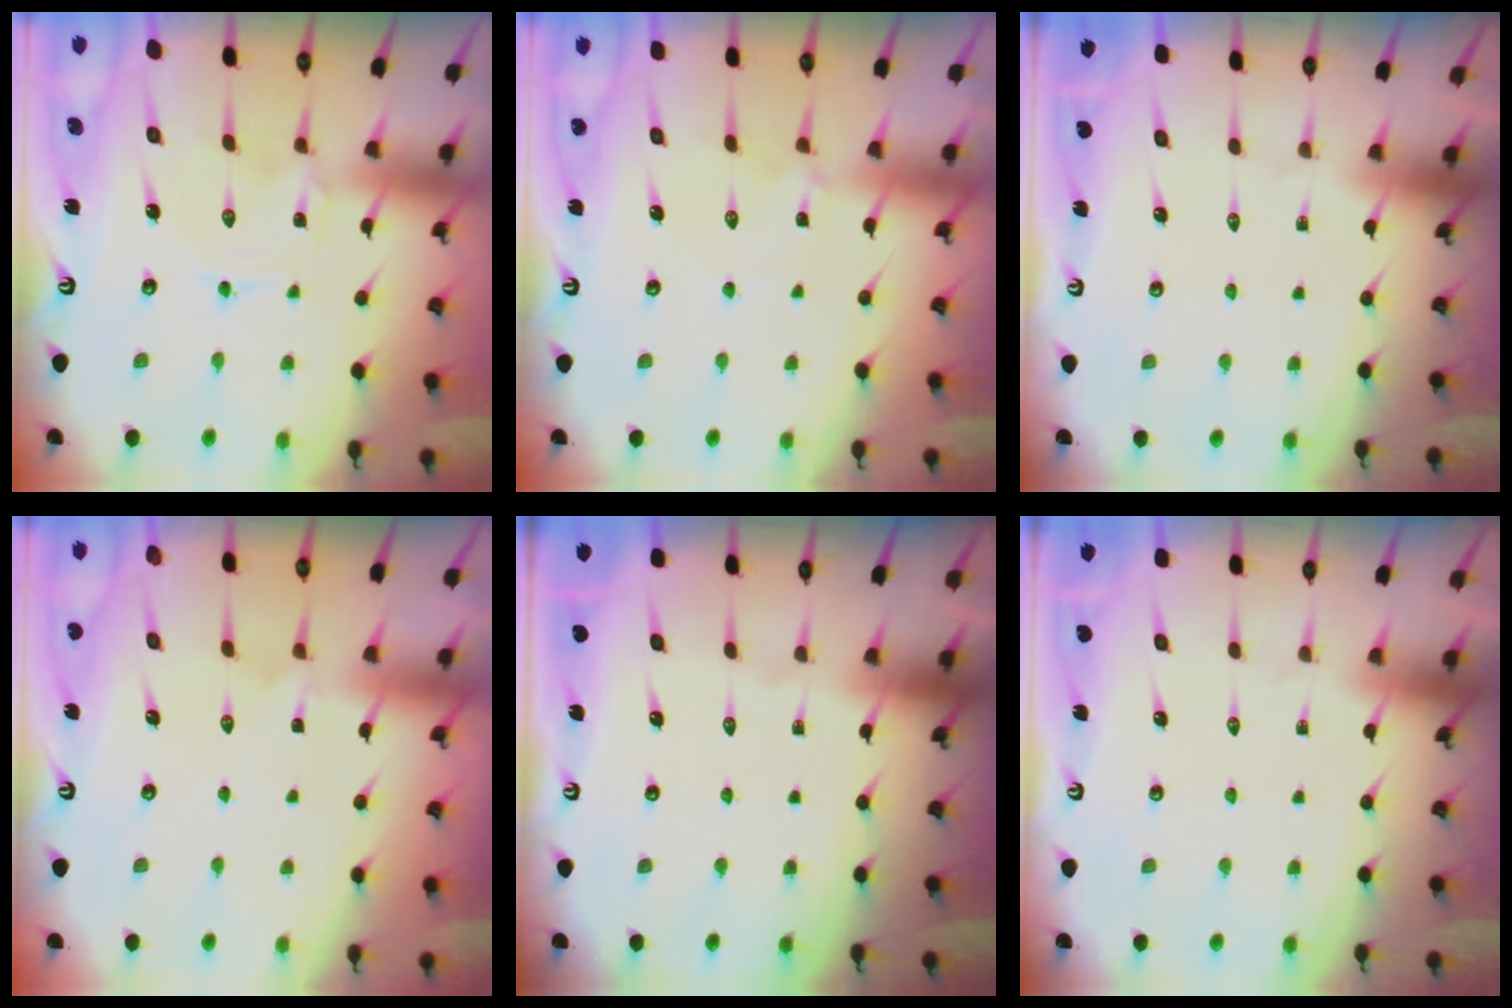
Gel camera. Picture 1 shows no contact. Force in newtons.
{"total": 2.6, "press": 2.6, "slide": 0.5}
{"total": 0.0}
{"total": 0.7, "press": 0.6, "slide": 0.3}
{"total": 0.0}
{"total": 0.0}